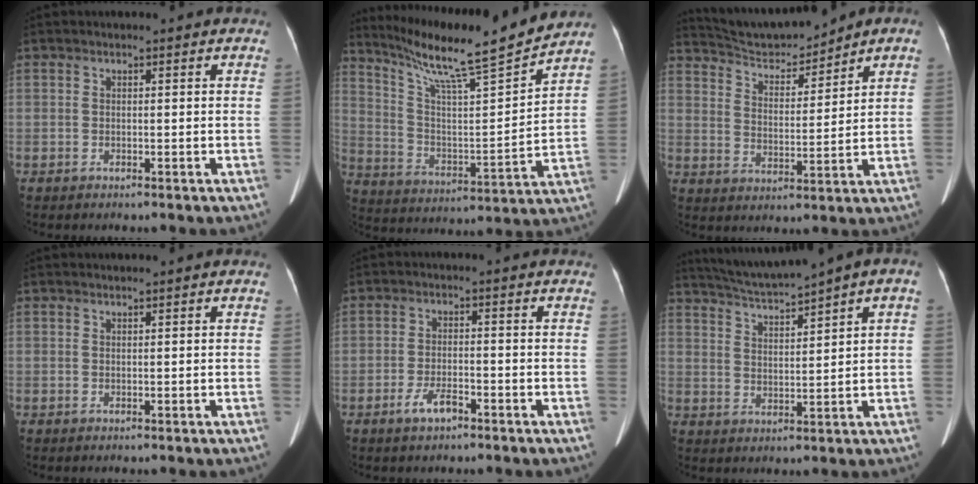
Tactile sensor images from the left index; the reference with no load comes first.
{"total": 18.0, "force": [15.9, -1.0, 8.3], "torque": [-0.148, -0.019, 0.260]}
{"total": 9.2, "force": [8.9, 0.7, 2.3], "torque": [-0.046, 0.008, 0.170]}
{"total": 0.0}
{"total": 3.7, "force": [-2.5, 1.2, 2.5], "torque": [-0.053, 0.001, -0.045]}
{"total": 8.3, "force": [6.5, -0.6, 5.2], "torque": [-0.084, 0.018, 0.114]}